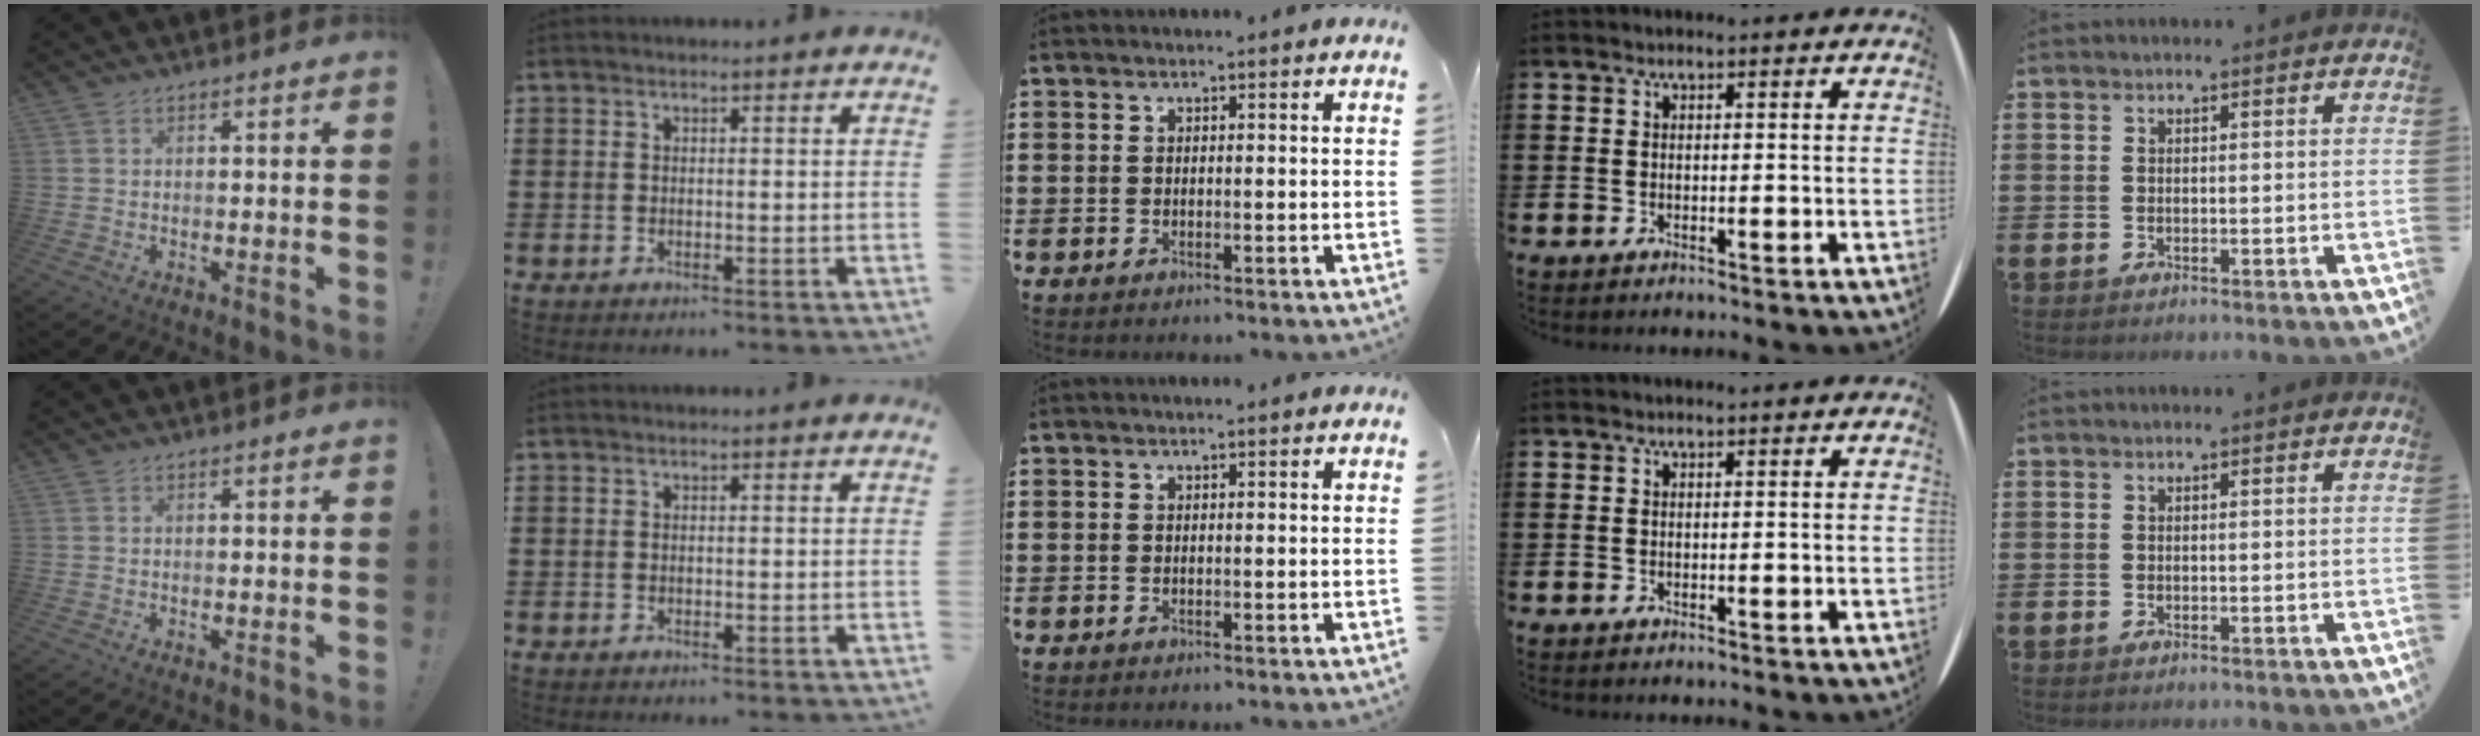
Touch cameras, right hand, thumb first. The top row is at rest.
{}